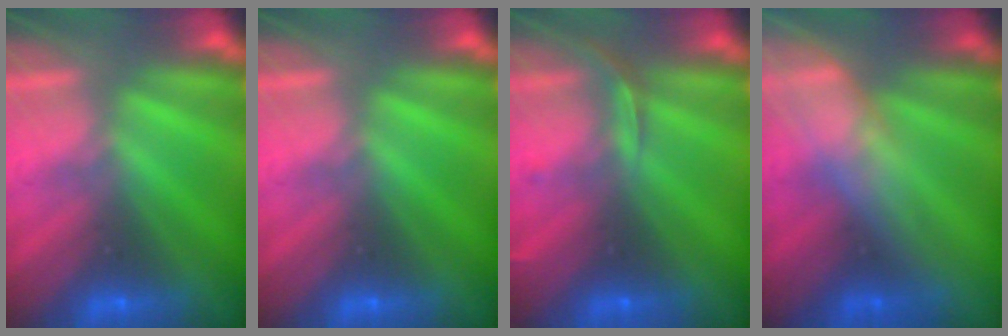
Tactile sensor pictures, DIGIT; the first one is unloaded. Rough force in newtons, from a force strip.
{"total": 0.0}
{"total": 2.7}
{"total": 2.9}